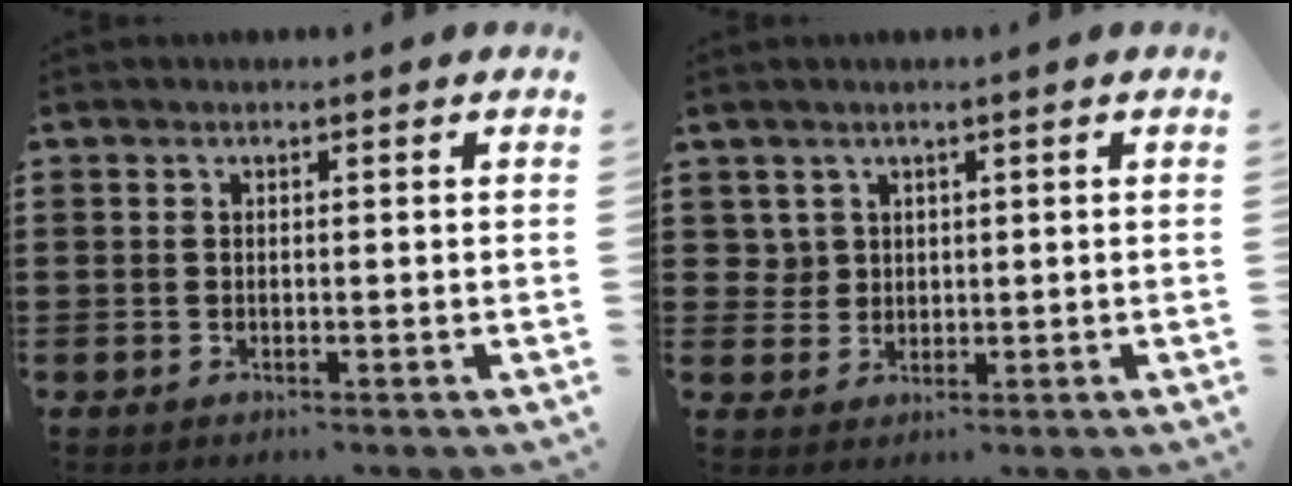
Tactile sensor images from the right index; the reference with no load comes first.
{"total": 2.4, "force": [1.1, 2.1, 0.2], "torque": [-0.016, 0.008, 0.020]}